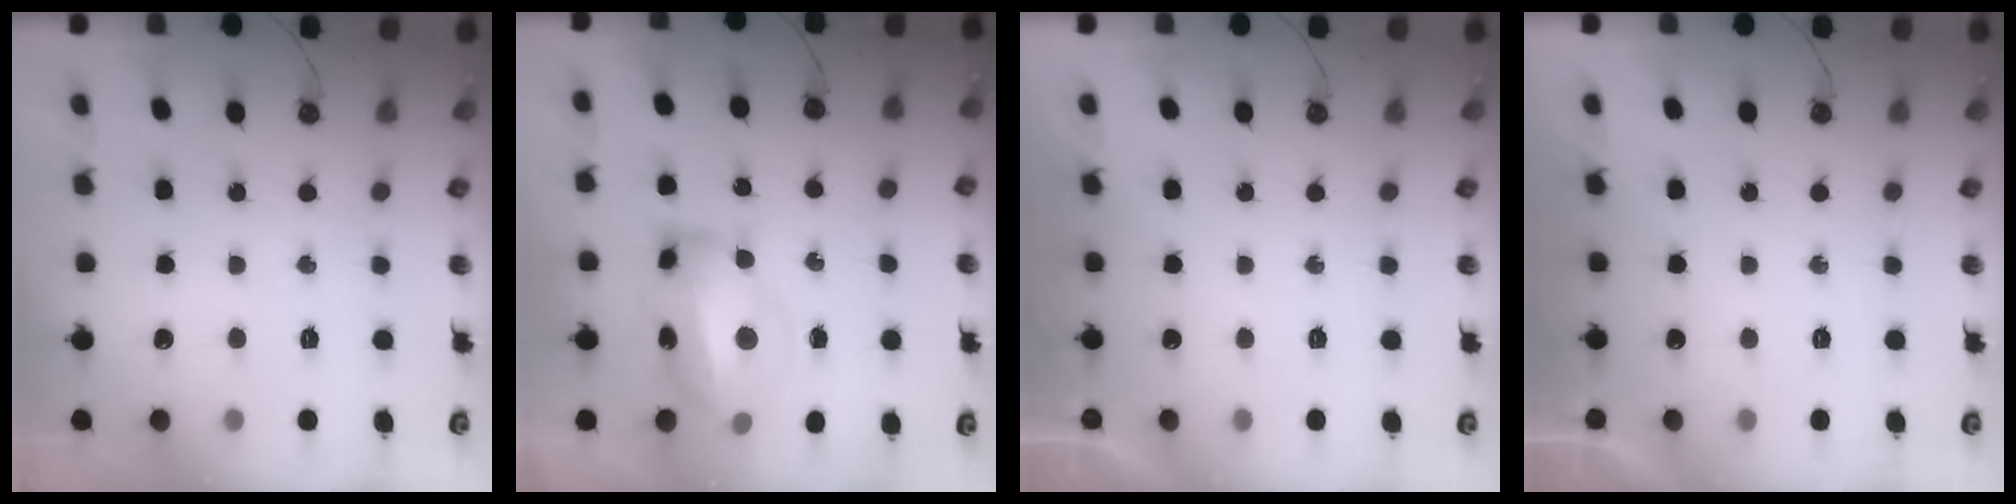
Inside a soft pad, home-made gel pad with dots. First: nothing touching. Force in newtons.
{"total": 15.1, "press": 15.0, "slide": 1.3}
{"total": 0.0}
{"total": 0.0}